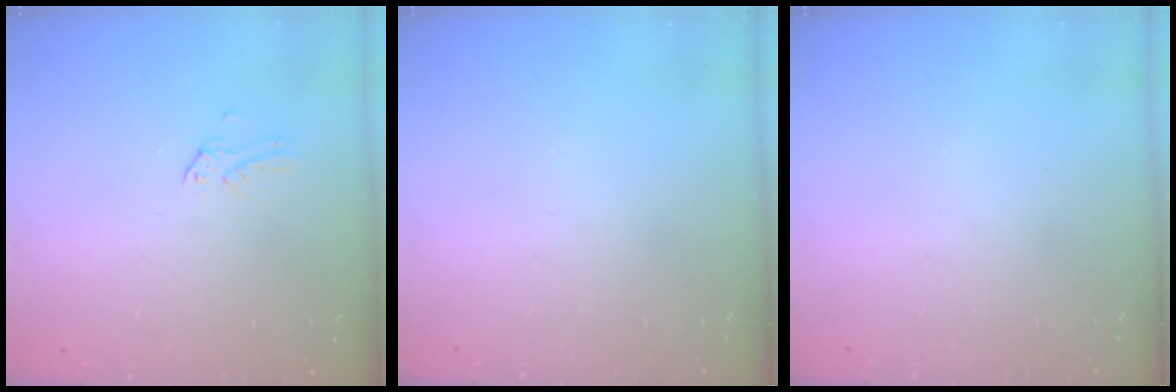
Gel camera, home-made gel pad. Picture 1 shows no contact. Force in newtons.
{"total": 0.0}
{"total": 0.0}